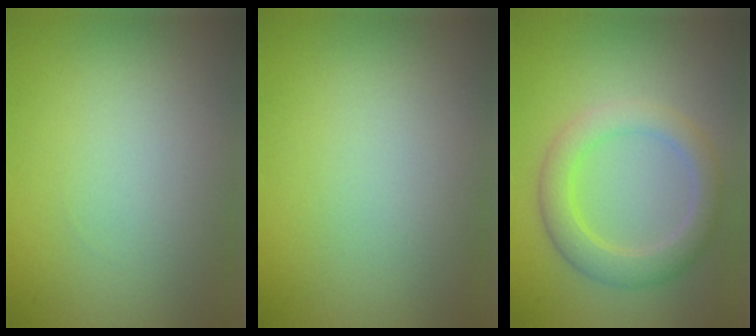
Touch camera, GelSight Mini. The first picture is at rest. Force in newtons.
{"total": 0.0}
{"total": 4.0, "press": 4.0, "slide": 0.3}